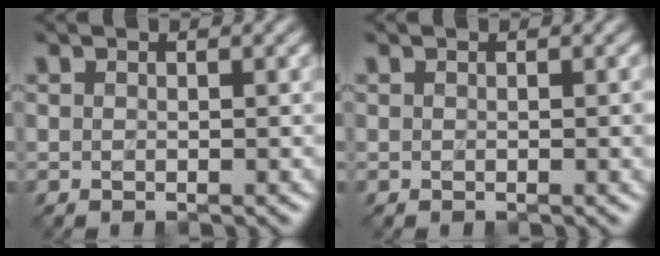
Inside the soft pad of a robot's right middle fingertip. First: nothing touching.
{"total": 0.7, "force": [0.0, 0.1, 0.7], "torque": [-0.008, -0.001, 0.000]}